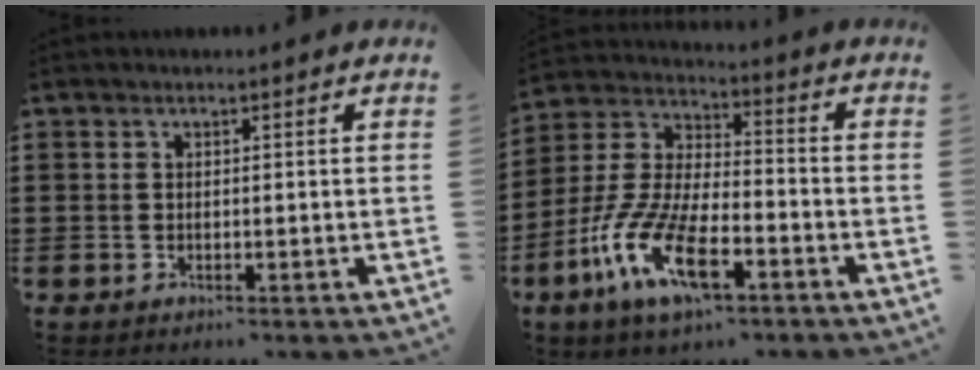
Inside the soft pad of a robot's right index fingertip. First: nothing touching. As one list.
[{"total": 12.5, "force": [-6.6, 4.6, 9.6], "torque": [-0.235, -0.008, -0.131]}]